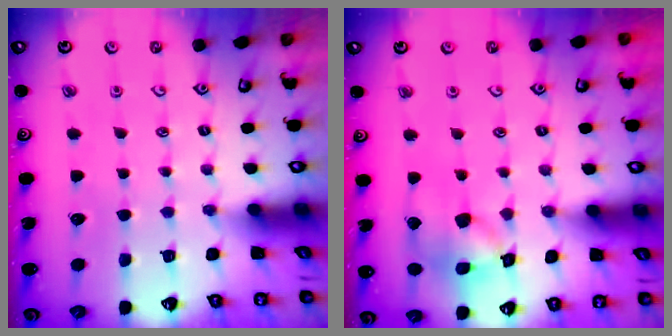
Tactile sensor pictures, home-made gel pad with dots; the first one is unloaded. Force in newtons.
{"total": 14.1, "press": 14.0, "slide": 1.8}